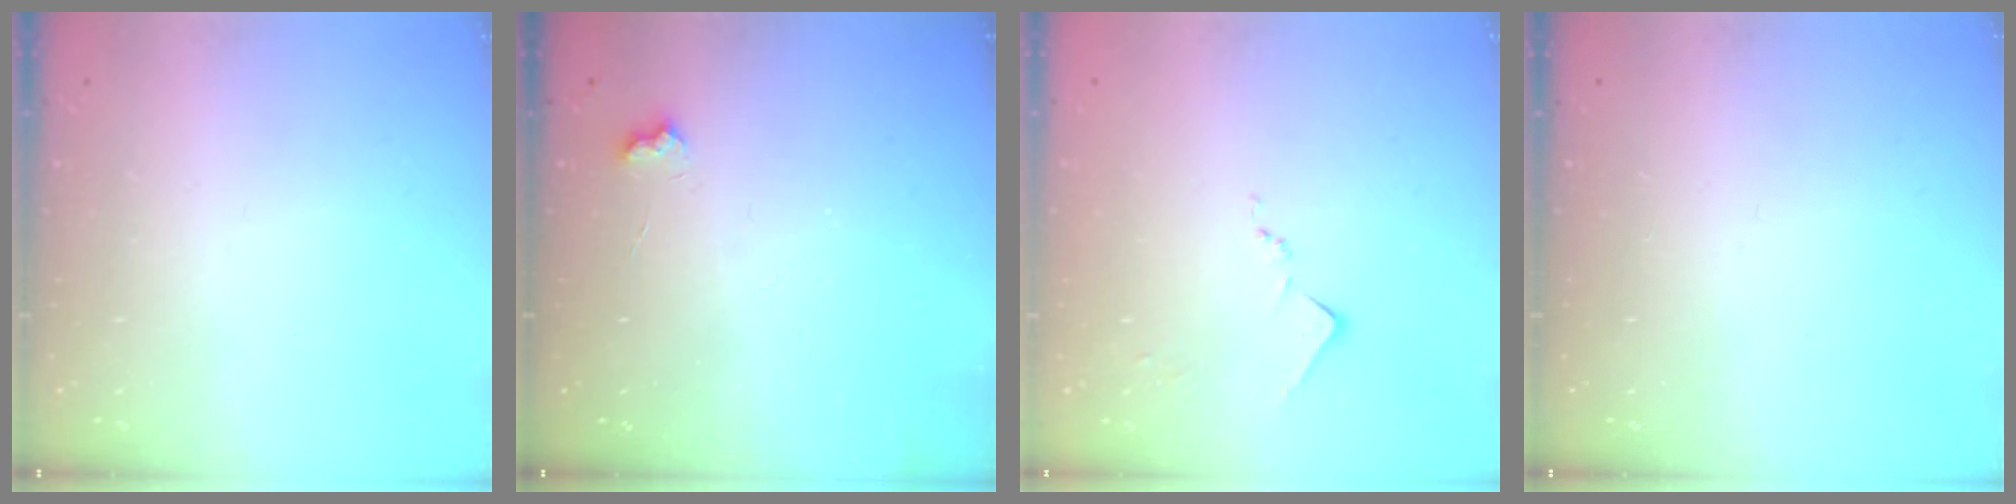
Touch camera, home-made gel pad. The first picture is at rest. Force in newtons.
{"total": 3.7, "press": 3.7, "slide": 0.6}
{"total": 7.0, "press": 6.9, "slide": 0.6}
{"total": 0.0}